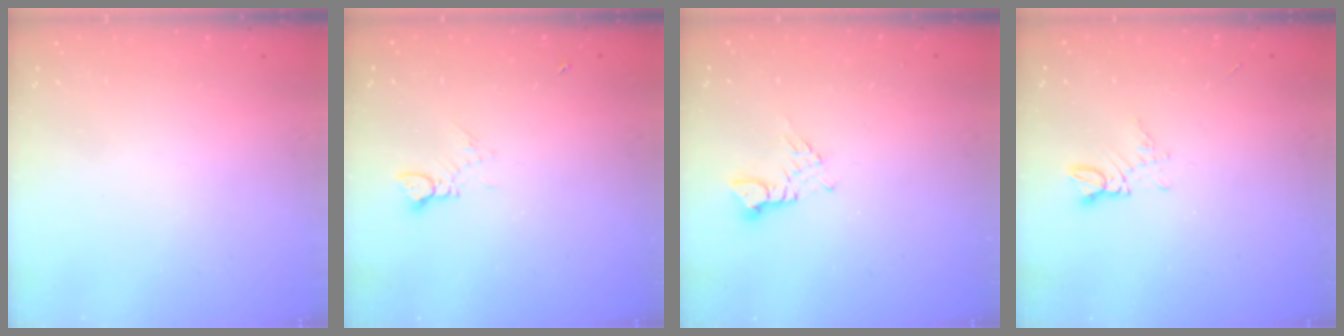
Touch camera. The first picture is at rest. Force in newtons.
{"total": 3.2, "press": 3.2, "slide": 0.4}
{"total": 3.2, "press": 3.2, "slide": 0.3}
{"total": 4.7, "press": 4.6, "slide": 0.7}